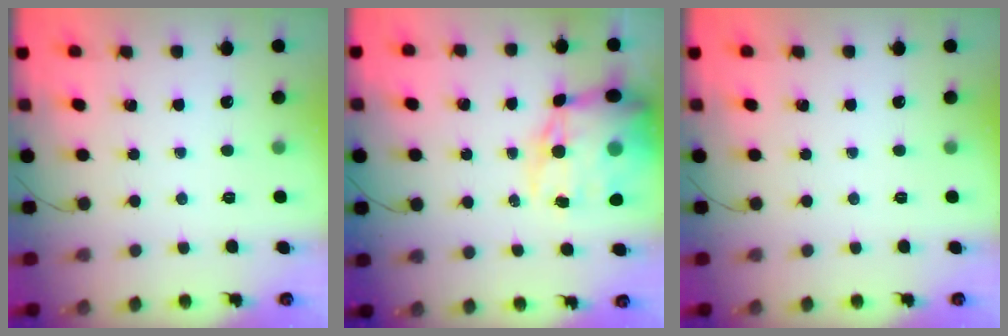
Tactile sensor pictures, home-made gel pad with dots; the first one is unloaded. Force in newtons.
{"total": 20.0, "press": 19.6, "slide": 4.3}
{"total": 0.0}